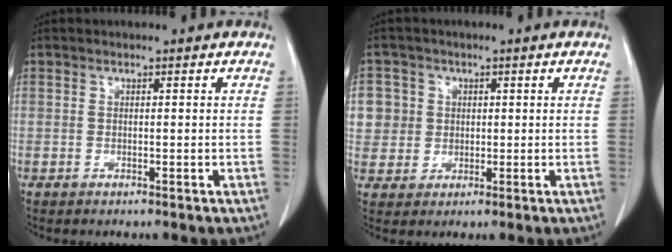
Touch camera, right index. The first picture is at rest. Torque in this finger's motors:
{"motor_torque": [0.32, 0.24, 0.14, 0.04]}